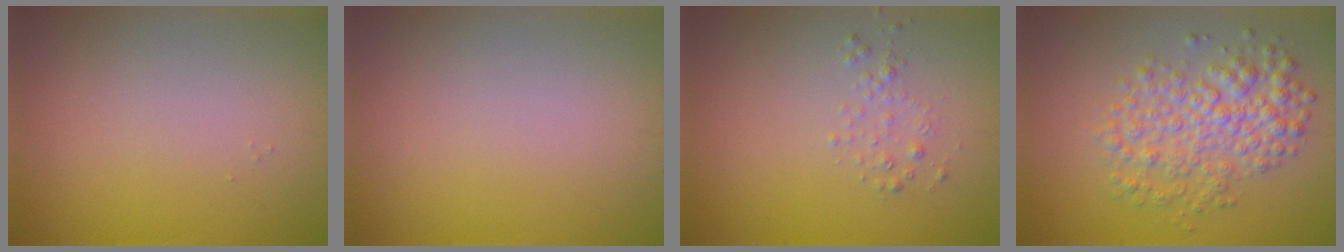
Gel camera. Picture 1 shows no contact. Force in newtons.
{"total": 0.0}
{"total": 1.1, "press": 1.1, "slide": 0.1}
{"total": 4.8, "press": 4.8, "slide": 0.0}